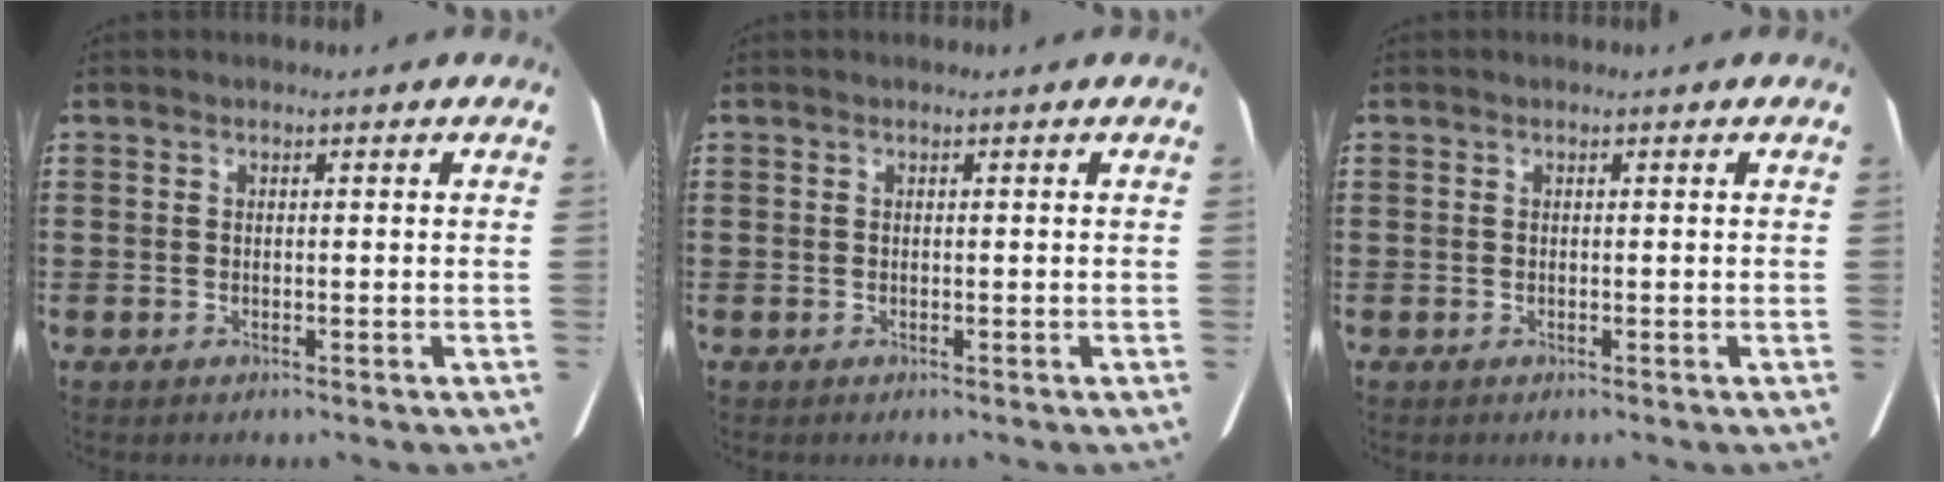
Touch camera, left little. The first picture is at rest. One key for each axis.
{"total": 0.0}
{"total": 0.0}